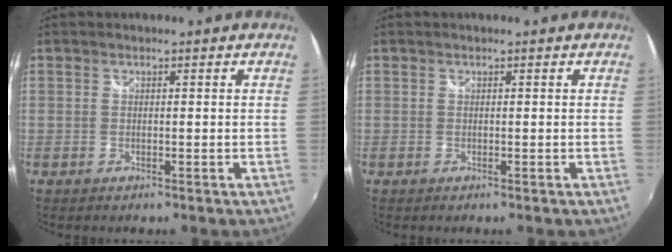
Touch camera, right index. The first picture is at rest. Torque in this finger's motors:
{"motor_torque": [-0.08, 0.06, 0.00, 0.00]}